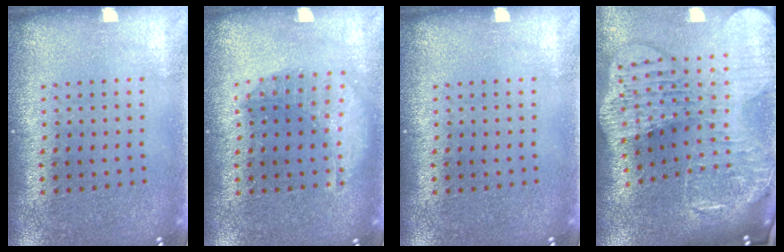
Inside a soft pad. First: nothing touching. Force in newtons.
{"total": 1.4, "press": 1.3, "slide": 0.5}
{"total": 0.0}
{"total": 4.3, "press": 3.3, "slide": 2.8}